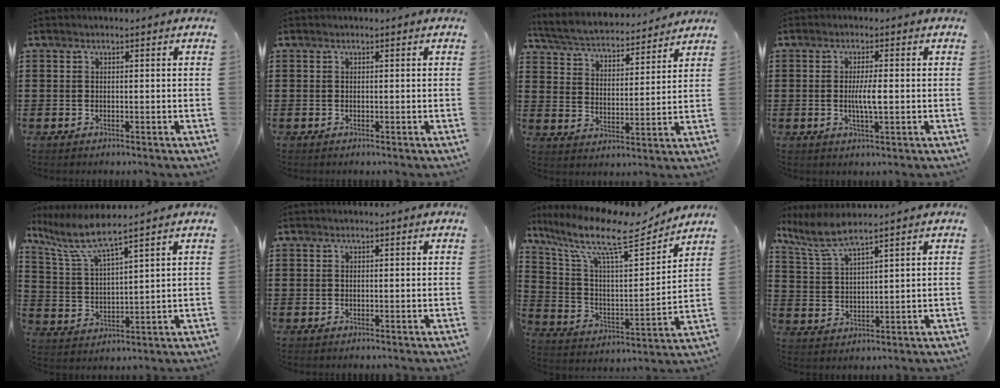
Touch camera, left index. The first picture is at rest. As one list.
[{"total": 0.0}, {"total": 4.5, "force": [4.4, 0.4, 1.1], "torque": [-0.045, -0.031, 0.070]}, {"total": 3.8, "force": [-0.1, 0.6, 3.7], "torque": [-0.076, -0.005, -0.006]}, {"total": 6.6, "force": [5.2, 0.5, 4.0], "torque": [-0.102, -0.024, 0.086]}, {"total": 0.0}, {"total": 13.7, "force": [10.1, 2.9, 8.8], "torque": [-0.199, -0.057, 0.167]}, {"total": 5.4, "force": [4.4, 0.4, 3.0], "torque": [-0.076, -0.016, 0.078]}]